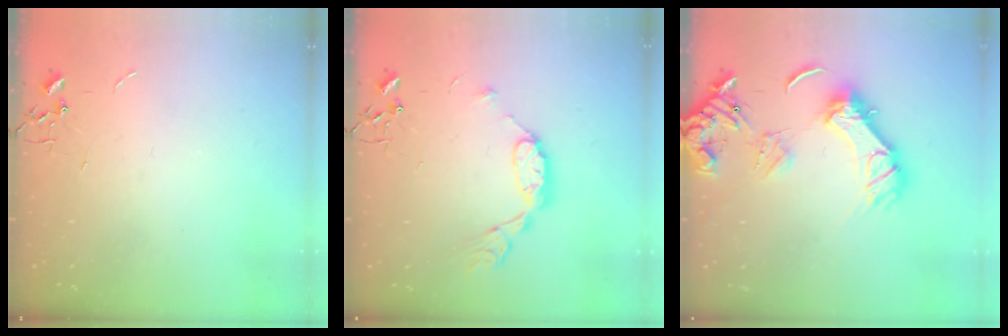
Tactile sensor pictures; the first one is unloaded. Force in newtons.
{"total": 9.2, "press": 9.2, "slide": 0.2}
{"total": 15.8, "press": 15.7, "slide": 1.6}